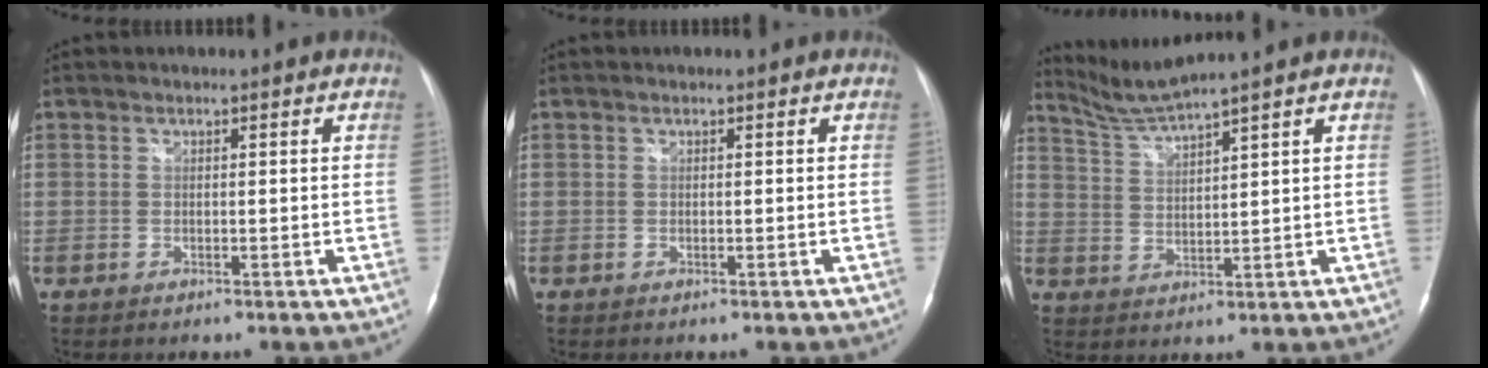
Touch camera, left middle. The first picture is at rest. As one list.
[{"total": 0.0}, {"total": 4.8, "force": [4.3, -2.1, 0.7], "torque": [-0.031, -0.015, 0.096]}]